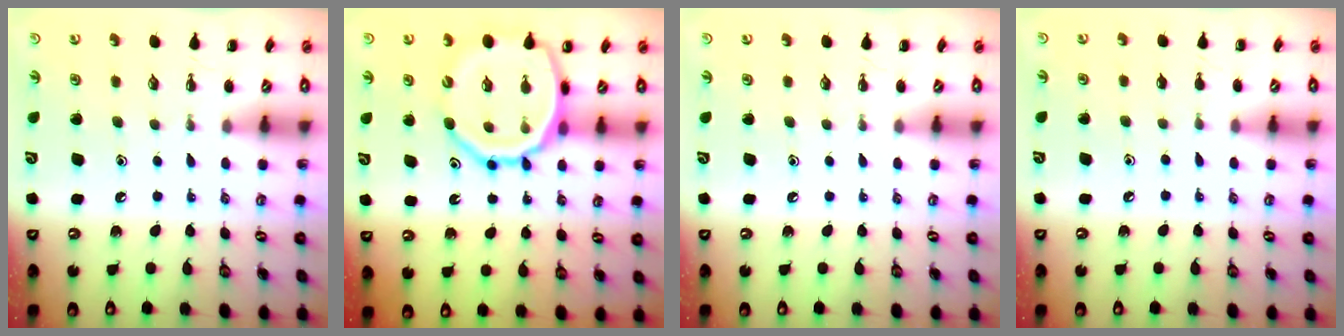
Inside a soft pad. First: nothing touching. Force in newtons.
{"total": 17.7, "press": 17.4, "slide": 3.3}
{"total": 0.0}
{"total": 2.9, "press": 2.6, "slide": 1.2}